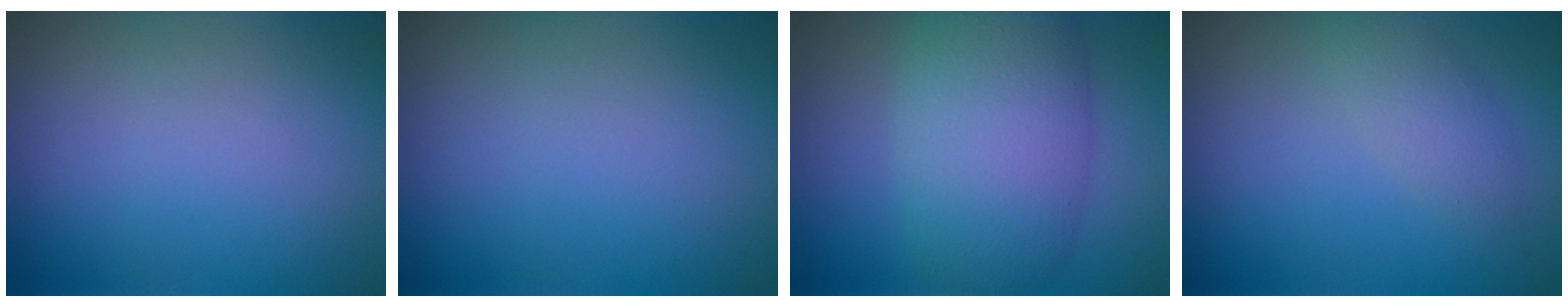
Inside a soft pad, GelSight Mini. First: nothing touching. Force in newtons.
{"total": 0.0}
{"total": 7.9, "press": 7.9, "slide": 0.4}
{"total": 1.9, "press": 1.9, "slide": 0.1}